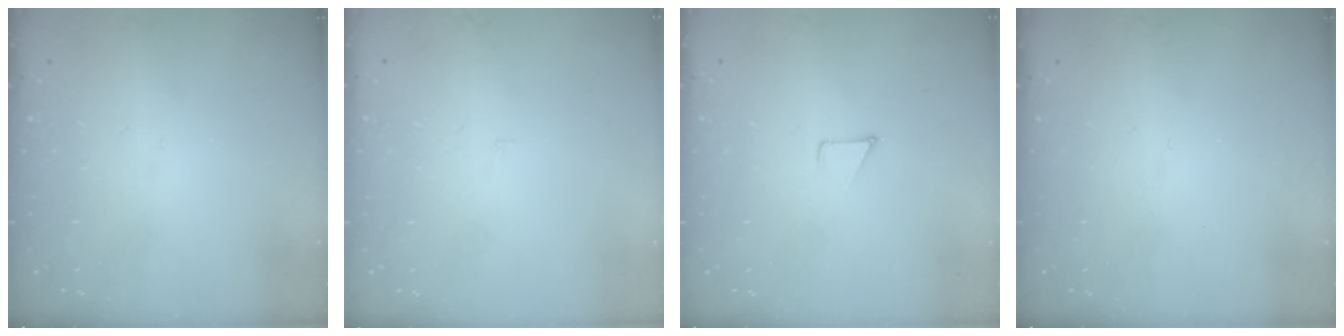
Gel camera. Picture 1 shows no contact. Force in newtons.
{"total": 1.8, "press": 1.8, "slide": 0.1}
{"total": 3.3, "press": 3.3, "slide": 0.3}
{"total": 0.0}